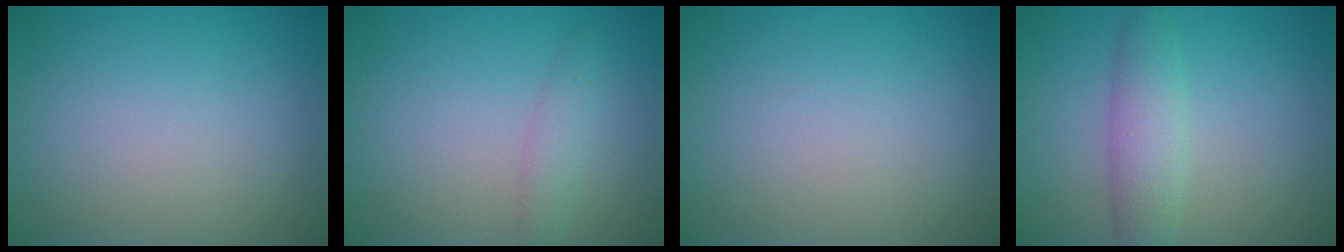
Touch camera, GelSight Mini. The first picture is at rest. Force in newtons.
{"total": 1.6, "press": 1.6, "slide": 0.1}
{"total": 0.0}
{"total": 3.4, "press": 3.4, "slide": 0.1}